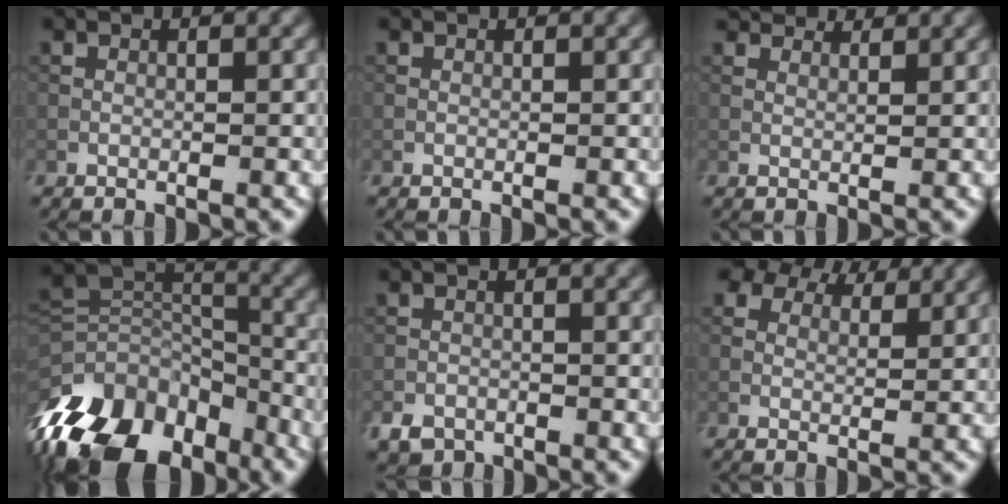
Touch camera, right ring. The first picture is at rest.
{"total": 0.0}
{"total": 5.8, "force": [4.8, 2.3, 2.5], "torque": [-0.064, 0.007, 0.076]}
{"total": 14.6, "force": [-9.4, 8.3, 7.5], "torque": [-0.186, 0.006, -0.165]}
{"total": 1.8, "force": [-1.2, 1.2, 0.4], "torque": [-0.004, -0.002, -0.027]}
{"total": 6.5, "force": [5.1, 3.0, 2.7], "torque": [-0.058, 0.001, 0.074]}